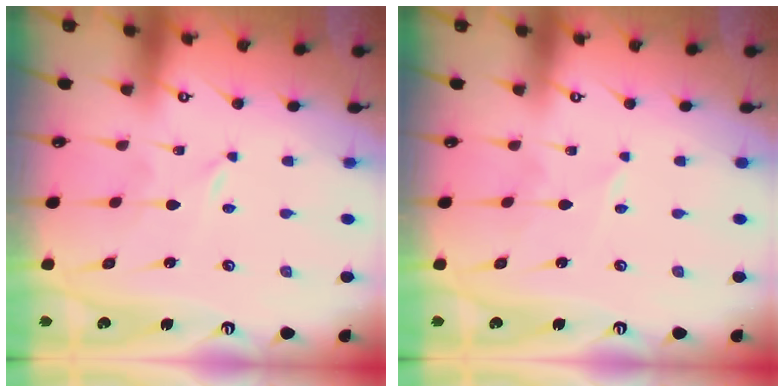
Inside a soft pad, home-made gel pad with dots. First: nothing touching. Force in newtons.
{"total": 2.6, "press": 2.6, "slide": 0.2}